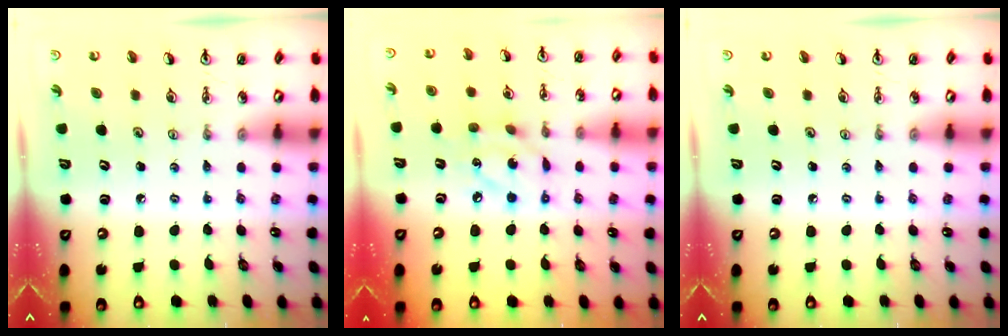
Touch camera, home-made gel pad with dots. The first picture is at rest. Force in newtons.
{"total": 9.3, "press": 9.3, "slide": 0.4}
{"total": 0.0}